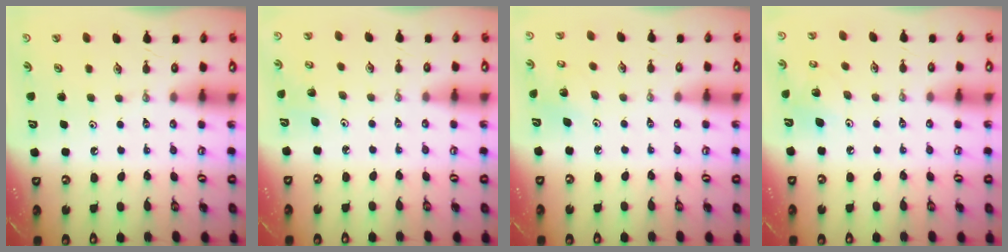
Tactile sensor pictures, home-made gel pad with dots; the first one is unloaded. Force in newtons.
{"total": 3.0, "press": 3.0, "slide": 0.3}
{"total": 3.7, "press": 3.7, "slide": 0.2}
{"total": 7.2, "press": 6.9, "slide": 1.9}